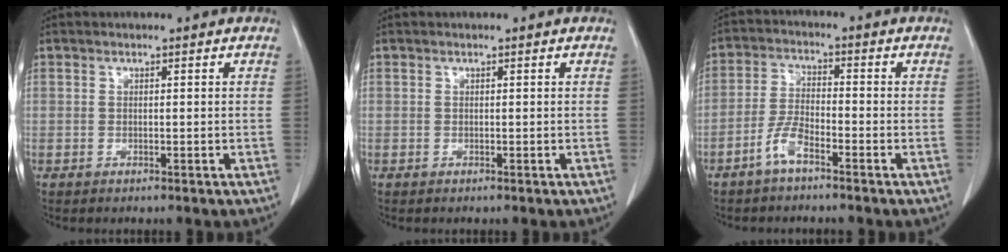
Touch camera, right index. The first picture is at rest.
{"total": 0.0}
{"total": 4.7, "force": [-3.3, 1.0, 3.3], "torque": [-0.074, 0.003, -0.068]}